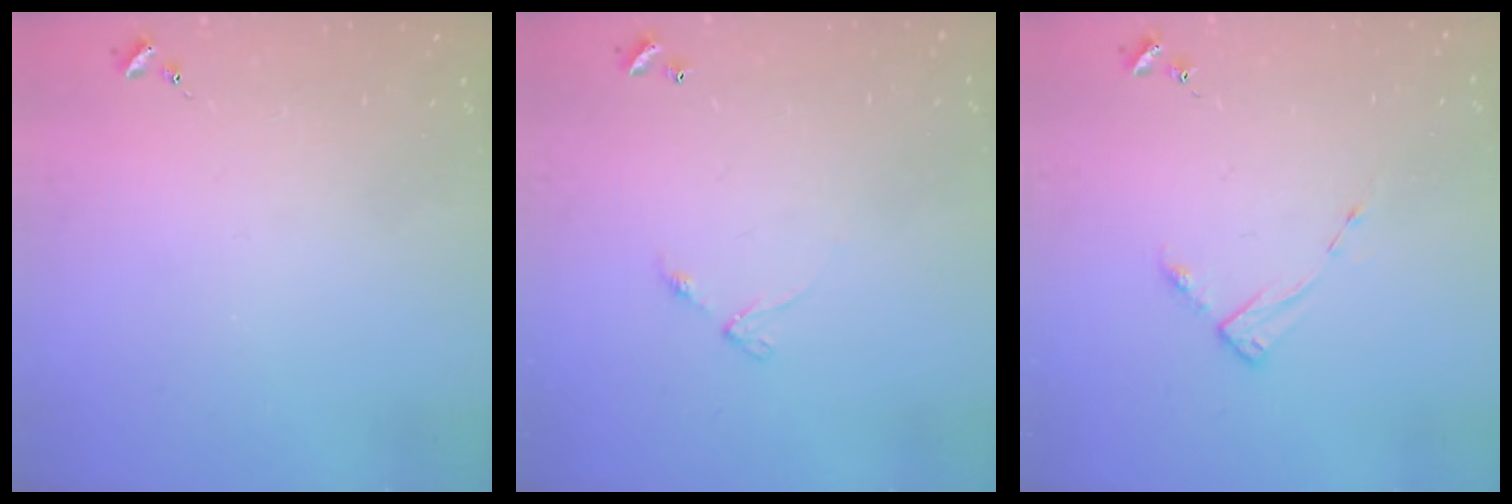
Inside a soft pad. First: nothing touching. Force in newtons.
{"total": 4.7, "press": 4.7, "slide": 0.4}
{"total": 2.8, "press": 2.8, "slide": 0.4}